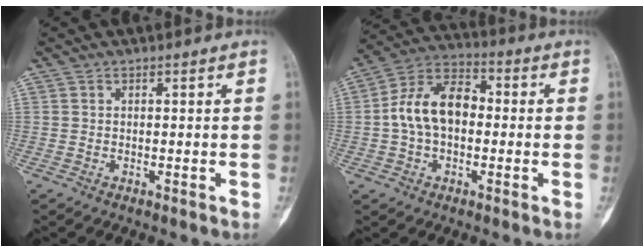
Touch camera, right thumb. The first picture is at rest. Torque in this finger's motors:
{"motor_torque": [0.20, 0.22, 0.98, -0.18, 0.15]}